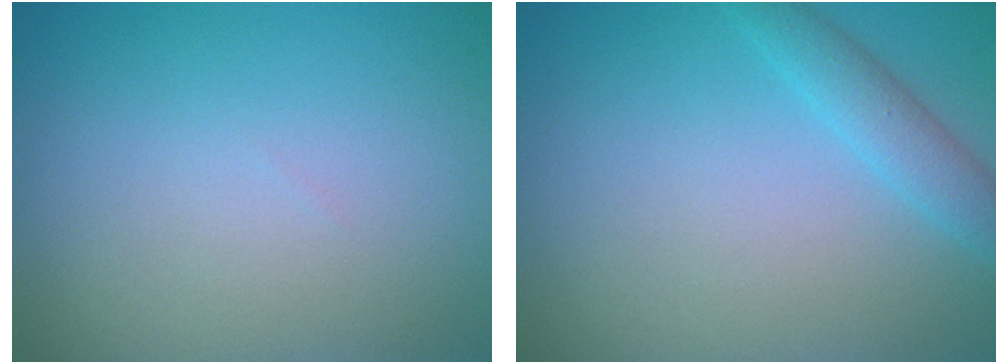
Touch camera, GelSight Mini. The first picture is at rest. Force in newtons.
{"total": 2.2, "press": 2.2, "slide": 0.1}